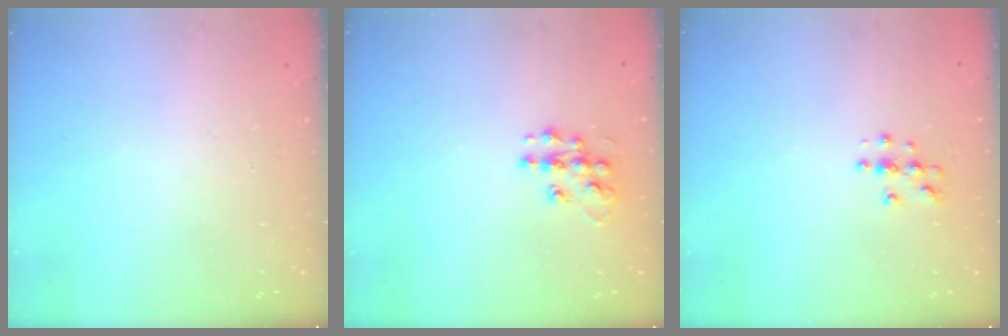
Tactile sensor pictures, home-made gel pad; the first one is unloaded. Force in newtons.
{"total": 10.2, "press": 10.2, "slide": 0.5}
{"total": 3.8, "press": 3.8, "slide": 0.3}